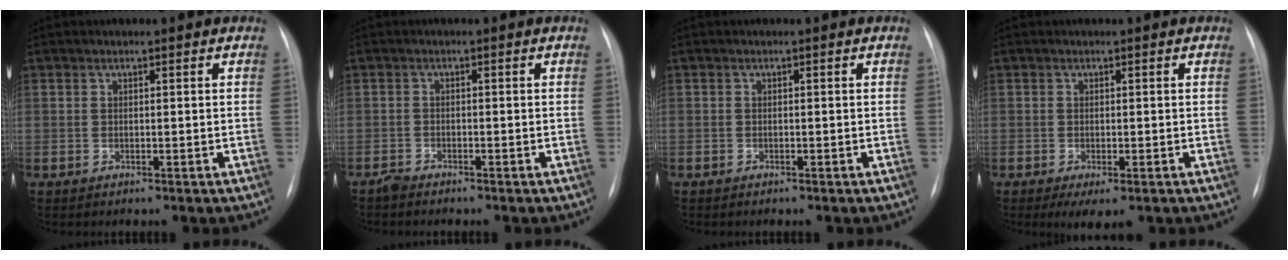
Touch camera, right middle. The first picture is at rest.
{"total": 1.3, "force": [-1.2, 0.3, 0.1], "torque": [-0.006, -0.001, -0.023]}
{"total": 0.6, "force": [-0.4, 0.4, 0.0], "torque": [-0.006, 0.004, -0.008]}
{"total": 3.6, "force": [-2.0, 1.2, 2.7], "torque": [-0.035, -0.006, -0.024]}